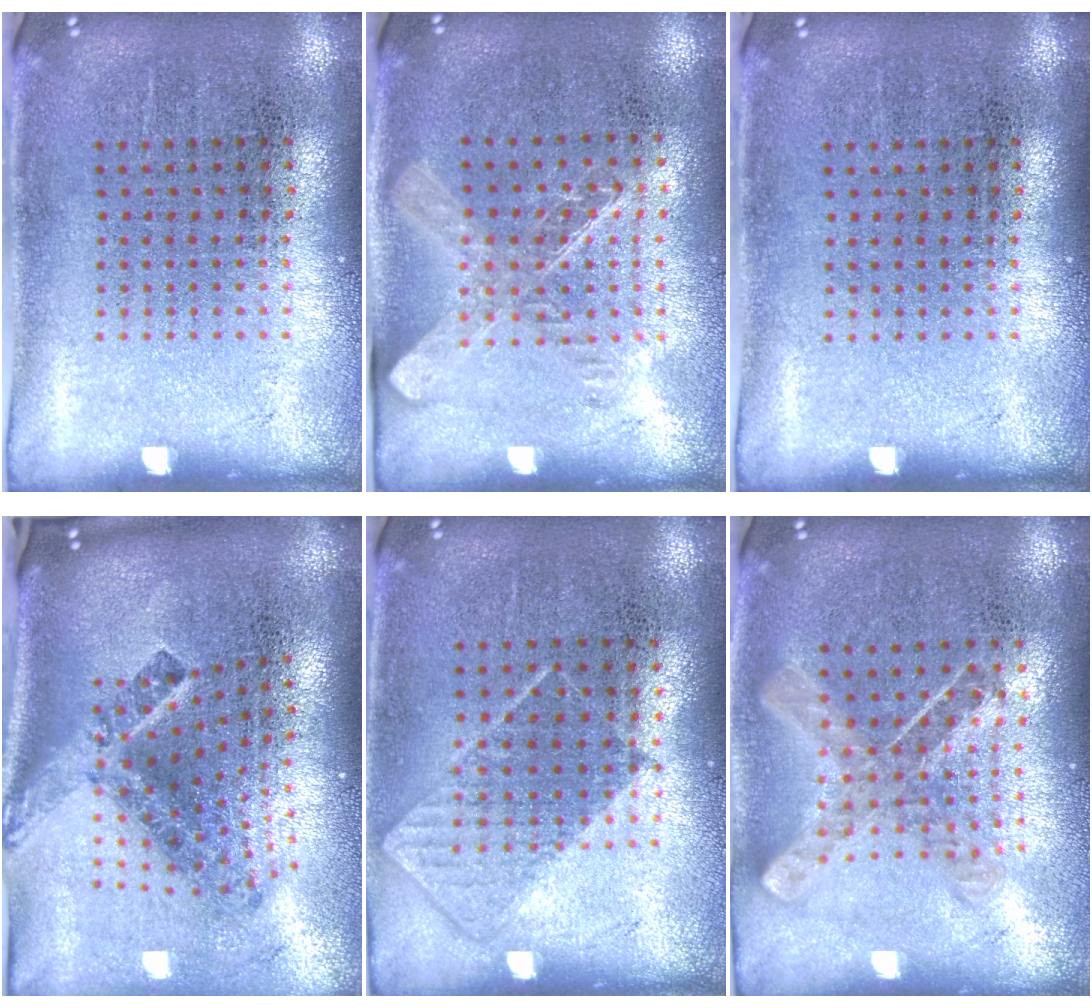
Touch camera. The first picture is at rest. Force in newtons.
{"total": 1.5, "press": 1.3, "slide": 0.8}
{"total": 0.0}
{"total": 3.0, "press": 1.7, "slide": 2.5}
{"total": 0.7, "press": 0.6, "slide": 0.4}
{"total": 0.9, "press": 0.9, "slide": 0.1}